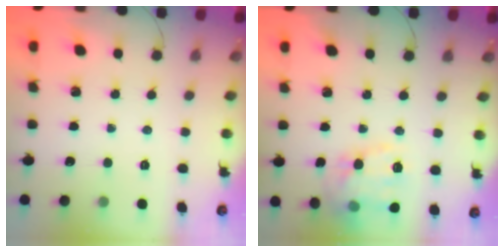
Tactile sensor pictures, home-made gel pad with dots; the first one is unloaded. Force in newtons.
{"total": 15.8, "press": 15.7, "slide": 1.0}